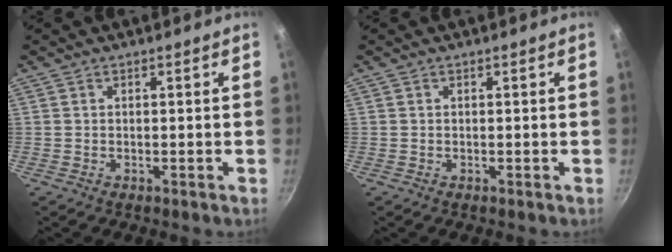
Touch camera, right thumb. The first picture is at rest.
{"total": 0.0}